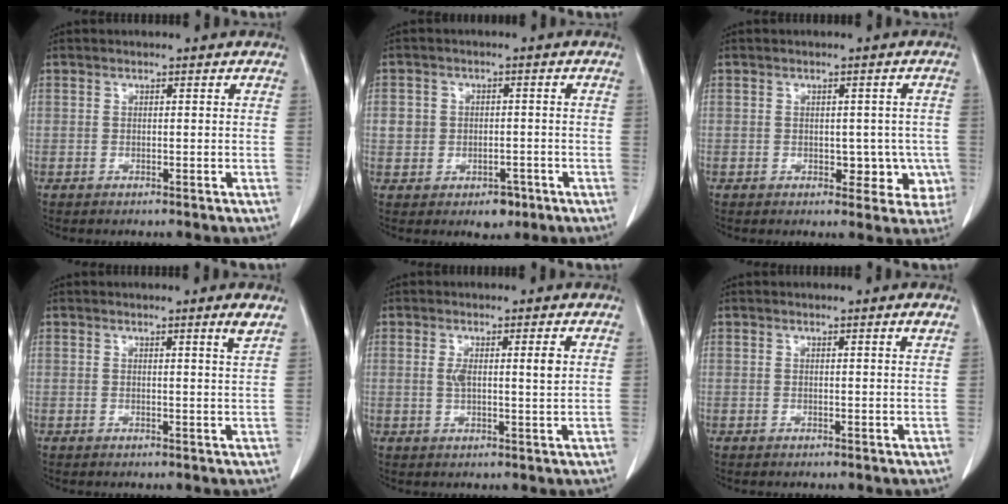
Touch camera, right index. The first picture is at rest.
{"total": 4.8, "force": [-1.4, 4.1, 2.2], "torque": [-0.016, 0.011, -0.007]}
{"total": 4.8, "force": [-0.9, 3.5, 3.3], "torque": [-0.013, 0.013, -0.004]}
{"total": 1.8, "force": [1.1, -0.6, 1.2], "torque": [-0.026, -0.013, 0.018]}
{"total": 3.9, "force": [1.0, 0.5, 3.7], "torque": [-0.063, 0.004, 0.019]}
{"total": 0.8, "force": [0.5, -0.3, 0.6], "torque": [-0.017, -0.006, 0.009]}